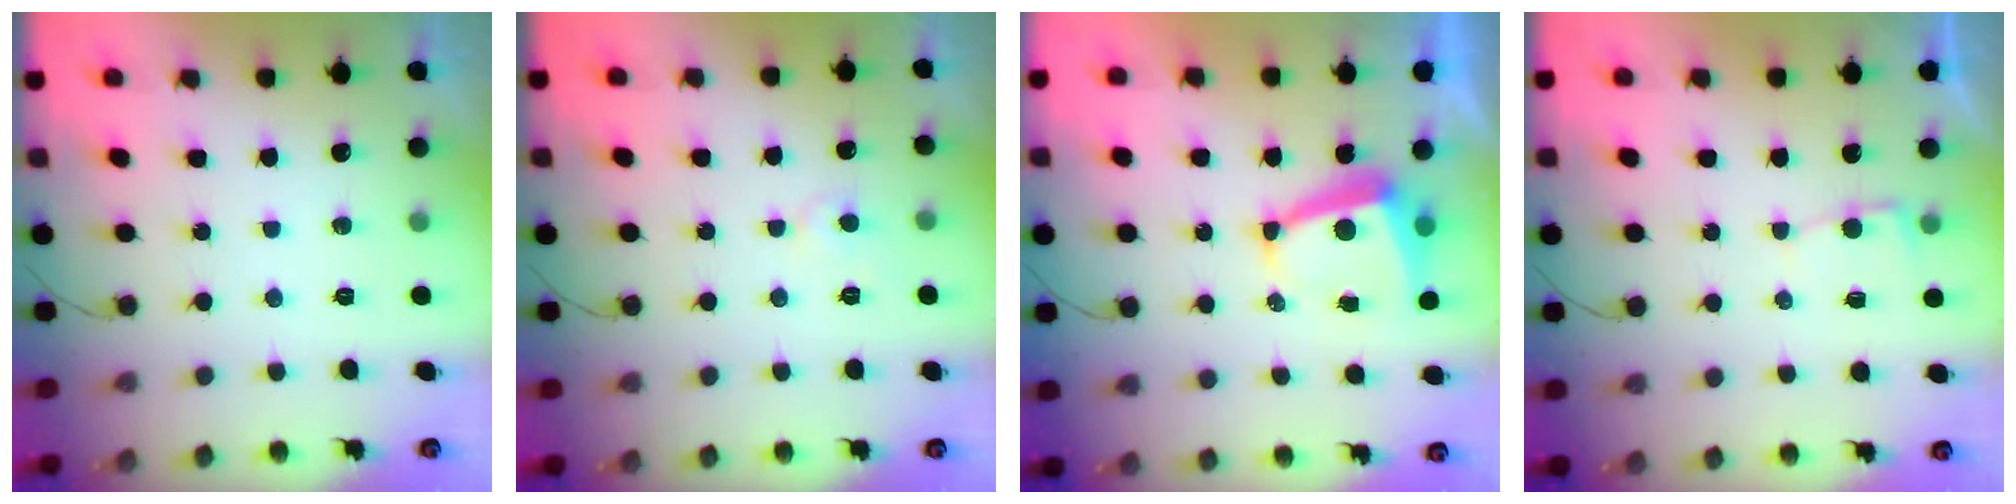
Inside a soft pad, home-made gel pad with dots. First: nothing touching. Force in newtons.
{"total": 3.6, "press": 3.6, "slide": 0.5}
{"total": 7.5, "press": 7.4, "slide": 1.1}
{"total": 2.1, "press": 2.1, "slide": 0.3}